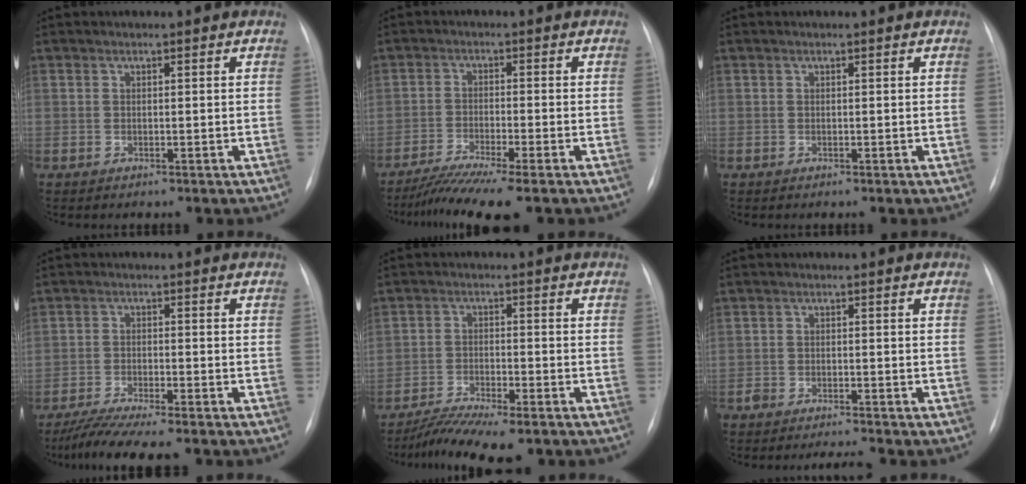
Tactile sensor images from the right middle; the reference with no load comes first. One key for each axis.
{"total": 7.7, "fx": -6.1, "fy": -0.8, "fz": 4.7, "tx": -0.080, "ty": -0.024, "tz": -0.103}
{"total": 0.0}
{"total": 7.7, "fx": -6.5, "fy": -0.2, "fz": 4.1, "tx": -0.067, "ty": -0.021, "tz": -0.108}
{"total": 8.7, "fx": -6.9, "fy": 1.2, "fz": 5.1, "tx": -0.087, "ty": -0.017, "tz": -0.116}
{"total": 3.1, "fx": -3.0, "fy": -0.3, "fz": 1.0, "tx": -0.018, "ty": -0.010, "tz": -0.050}